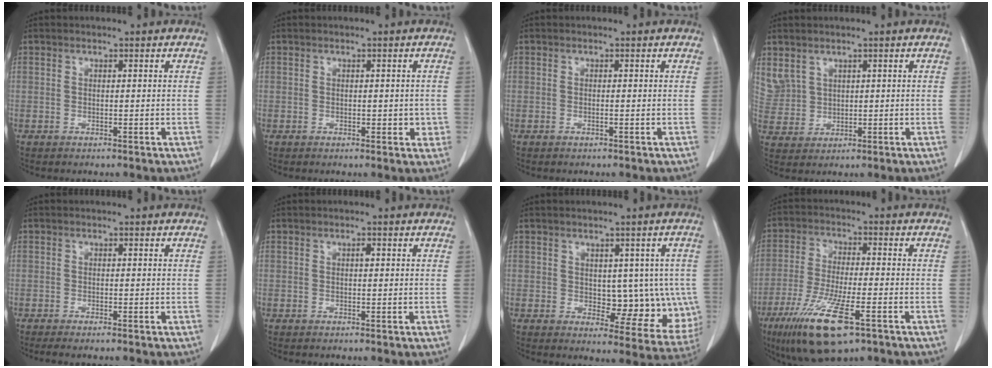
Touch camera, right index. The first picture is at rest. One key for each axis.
{"total": 2.2, "fx": -0.3, "fy": 1.3, "fz": 1.7, "tx": -0.013, "ty": 0.003, "tz": 0.000}
{"total": 0.0}
{"total": 5.6, "fx": 3.2, "fy": 4.4, "fz": 1.2, "tx": -0.036, "ty": 0.012, "tz": 0.084}
{"total": 2.5, "fx": -2.1, "fy": 0.1, "fz": 1.3, "tx": -0.016, "ty": -0.006, "tz": -0.029}
{"total": 0.6, "fx": 0.1, "fy": 0.3, "fz": 0.5, "tx": -0.011, "ty": 0.001, "tz": 0.002}
{"total": 9.5, "fx": 0.2, "fy": 5.4, "fz": 7.8, "tx": -0.073, "ty": 0.006, "tz": 0.020}
{"total": 13.4, "fx": -7.3, "fy": 2.5, "fz": 10.9, "tx": -0.215, "ty": -0.032, "tz": -0.127}